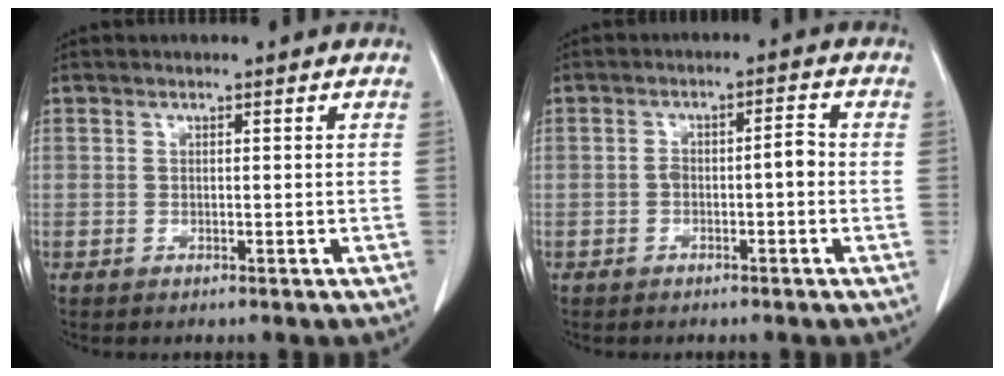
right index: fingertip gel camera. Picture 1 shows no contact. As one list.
[{"total": 3.2, "force": [-1.0, 1.0, 2.9], "torque": [-0.046, 0.016, -0.012]}]